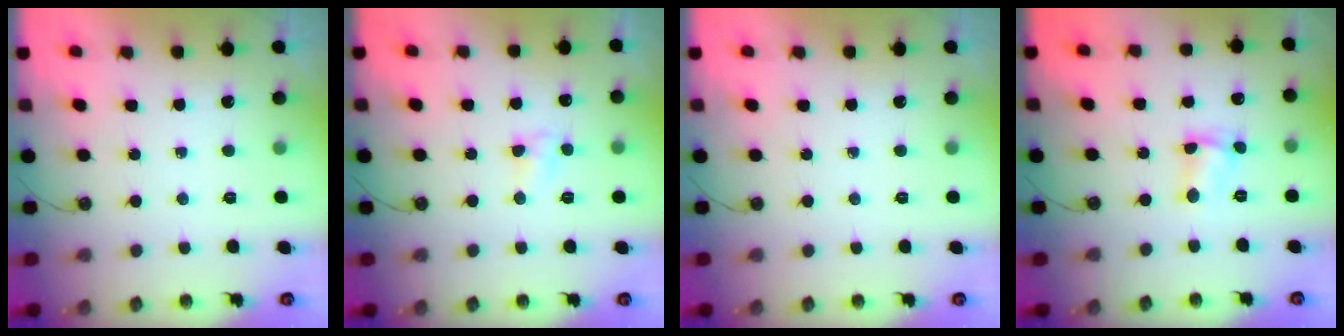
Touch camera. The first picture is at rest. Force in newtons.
{"total": 4.0, "press": 4.0, "slide": 0.5}
{"total": 0.0}
{"total": 3.1, "press": 3.1, "slide": 0.2}